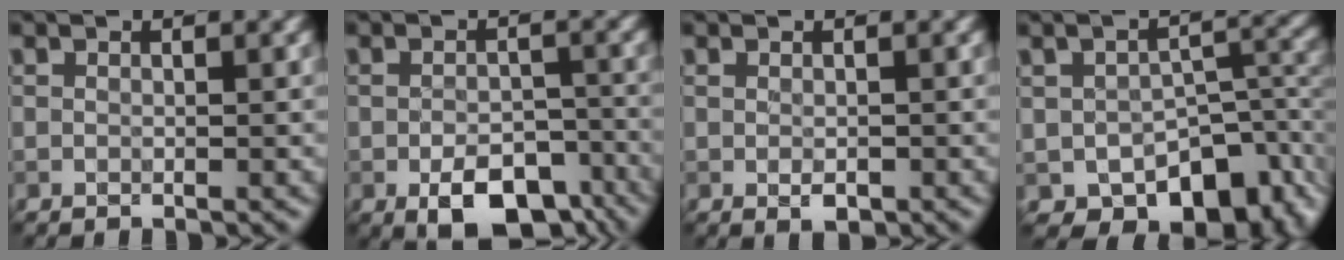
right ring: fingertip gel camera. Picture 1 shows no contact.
{"total": 6.3, "force": [-3.9, 3.1, 4.0], "torque": [-0.062, -0.008, -0.052]}
{"total": 0.9, "force": [-0.3, 0.5, 0.8], "torque": [-0.016, -0.002, 0.001]}
{"total": 9.1, "force": [-4.9, 5.4, 5.5], "torque": [-0.077, -0.027, -0.058]}